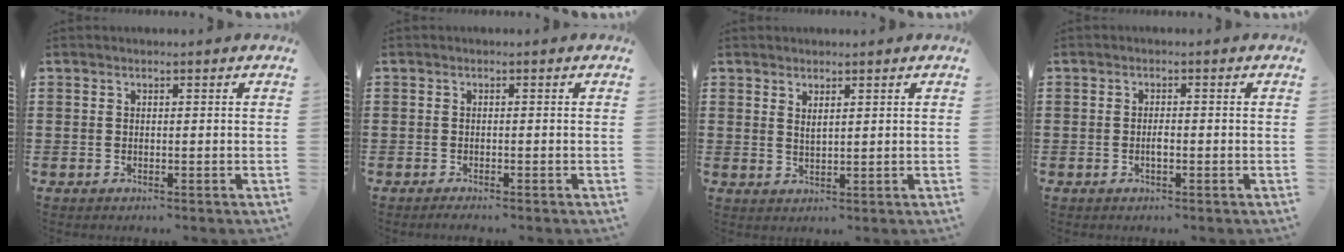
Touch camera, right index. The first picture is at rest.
{"total": 0.8, "force": [-0.8, -0.1, 0.1], "torque": [-0.003, -0.004, -0.016]}
{"total": 1.6, "force": [1.3, 0.4, 0.8], "torque": [-0.016, 0.002, 0.024]}
{"total": 1.4, "force": [-0.4, 0.4, 1.3], "torque": [-0.025, 0.000, -0.007]}